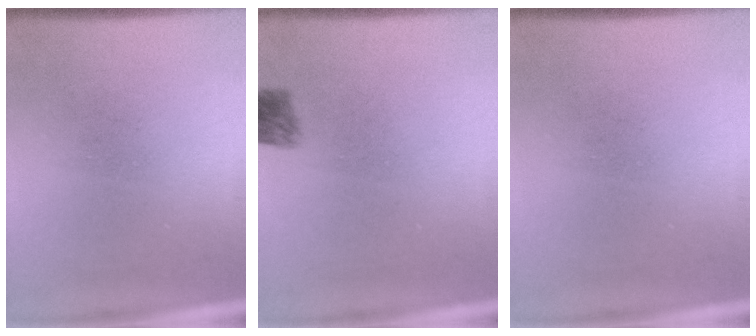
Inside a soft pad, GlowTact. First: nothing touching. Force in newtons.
{"total": 2.9}
{"total": 0.0}